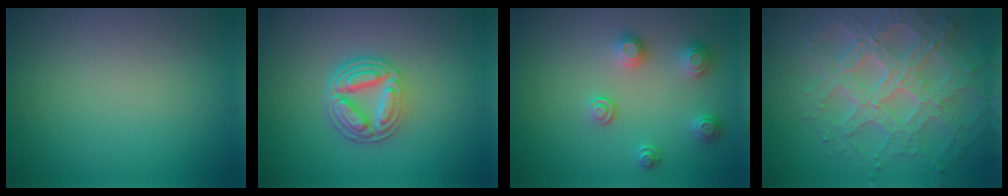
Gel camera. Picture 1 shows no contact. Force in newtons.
{"total": 5.0, "press": 3.7, "slide": 3.3}
{"total": 2.5, "press": 2.3, "slide": 0.9}
{"total": 8.0, "press": 6.1, "slide": 5.2}